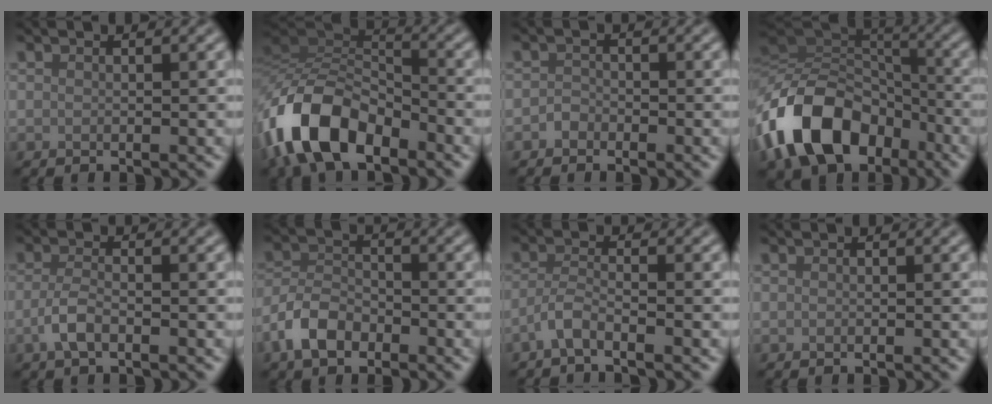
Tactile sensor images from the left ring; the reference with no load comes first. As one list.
[{"total": 10.0, "force": [-5.8, 5.1, 6.4], "torque": [-0.128, 0.004, -0.123]}, {"total": 1.0, "force": [-0.7, 0.6, 0.2], "torque": [0.000, 0.002, -0.015]}, {"total": 12.6, "force": [-6.1, 8.3, 7.3], "torque": [-0.145, 0.003, -0.124]}, {"total": 2.2, "force": [-1.0, 0.8, 1.8], "torque": [-0.039, 0.001, -0.026]}, {"total": 4.1, "force": [-2.5, 2.2, 2.4], "torque": [-0.042, 0.004, -0.059]}, {"total": 2.1, "force": [-1.5, 0.3, 1.4], "torque": [-0.030, -0.001, -0.041]}, {"total": 0.0}]